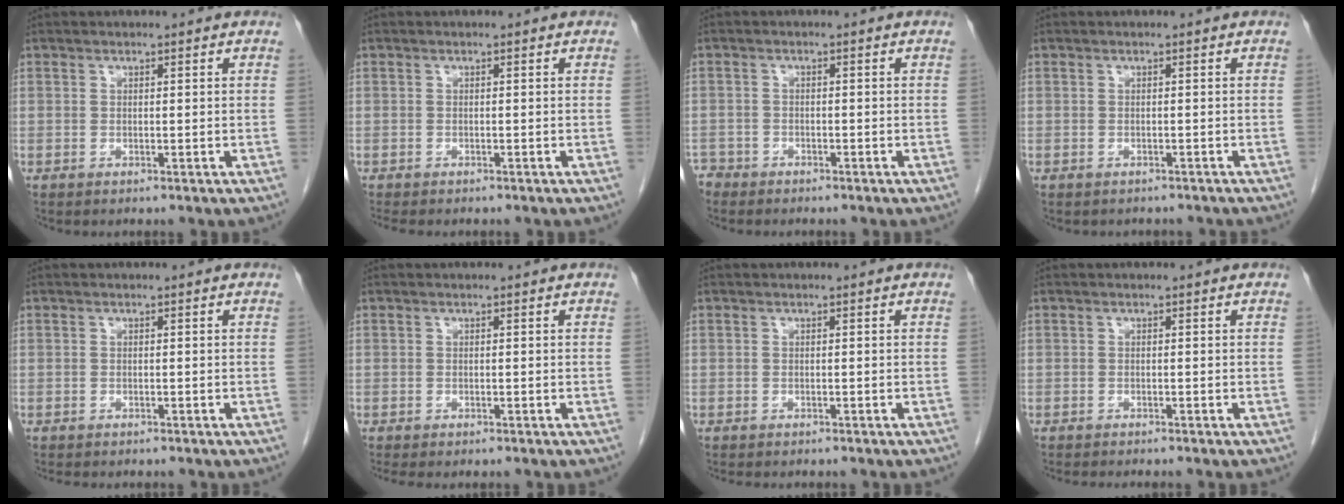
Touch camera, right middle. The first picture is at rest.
{"total": 3.4, "force": [-2.9, 0.9, 1.5], "torque": [-0.024, -0.009, -0.037]}
{"total": 3.0, "force": [-2.7, 1.3, 0.0], "torque": [-0.006, 0.001, -0.050]}
{"total": 3.1, "force": [-2.7, 1.3, 0.5], "torque": [-0.011, 0.000, -0.032]}
{"total": 3.0, "force": [-2.6, 0.9, 1.3], "torque": [-0.022, -0.008, -0.029]}
{"total": 2.7, "force": [-2.3, 0.7, 1.2], "torque": [-0.016, -0.007, -0.028]}
{"total": 3.2, "force": [-2.8, 0.9, 1.3], "torque": [-0.021, -0.008, -0.032]}
{"total": 3.4, "force": [-3.0, 0.1, 1.5], "torque": [-0.018, -0.005, -0.042]}